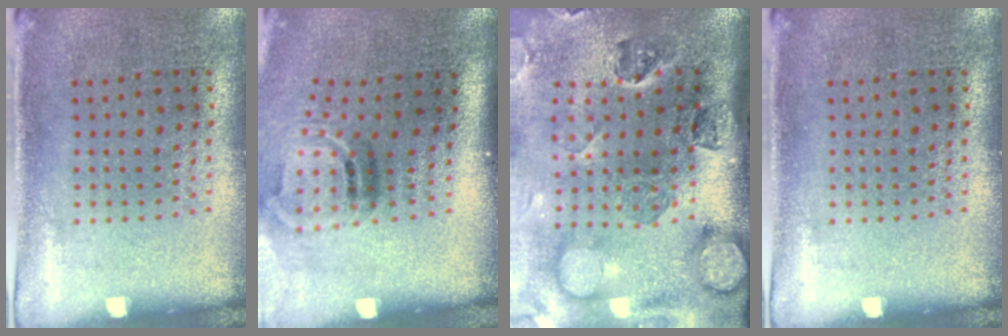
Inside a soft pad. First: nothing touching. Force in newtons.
{"total": 2.0, "press": 1.3, "slide": 1.6}
{"total": 4.1, "press": 3.1, "slide": 2.6}
{"total": 0.0}